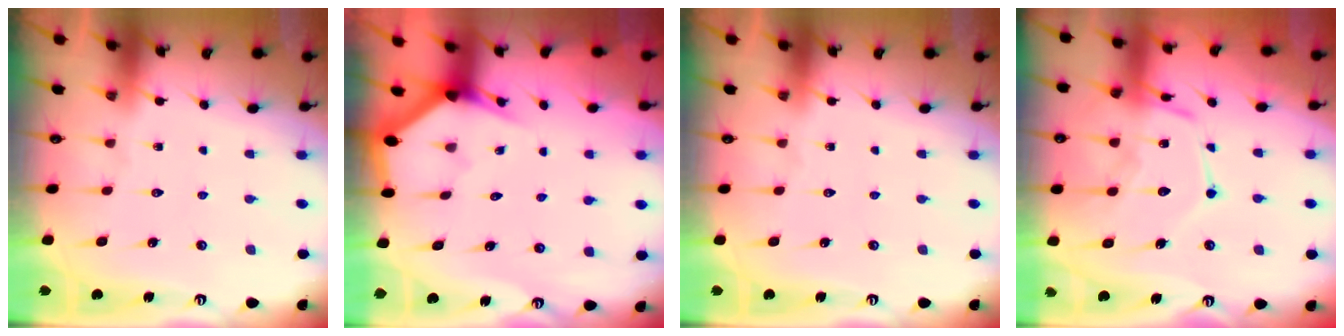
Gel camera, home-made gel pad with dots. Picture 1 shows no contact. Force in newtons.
{"total": 2.9, "press": 2.9, "slide": 0.1}
{"total": 0.0}
{"total": 16.0, "press": 16.0, "slide": 1.2}